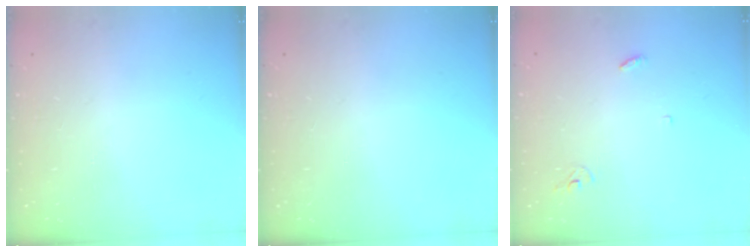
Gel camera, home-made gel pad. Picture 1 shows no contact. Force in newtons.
{"total": 0.0}
{"total": 3.2, "press": 3.2, "slide": 0.2}